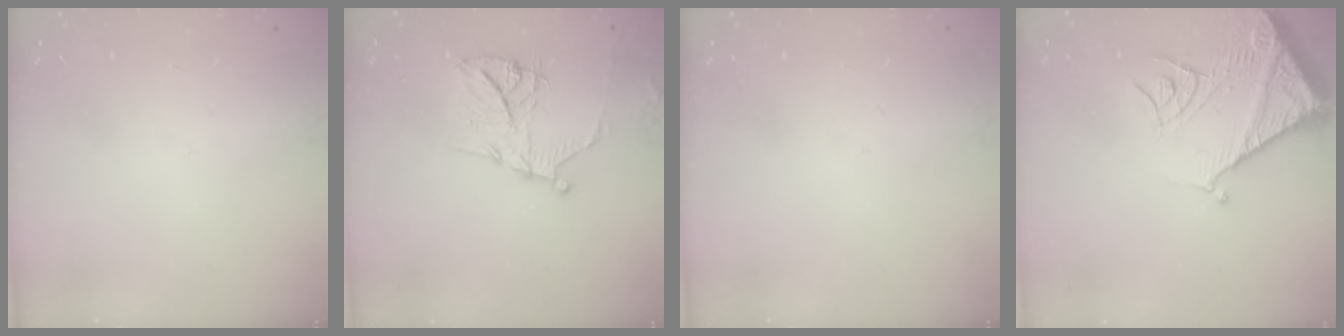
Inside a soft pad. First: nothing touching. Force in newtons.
{"total": 13.8, "press": 13.7, "slide": 0.8}
{"total": 0.0}
{"total": 13.7, "press": 13.6, "slide": 1.6}